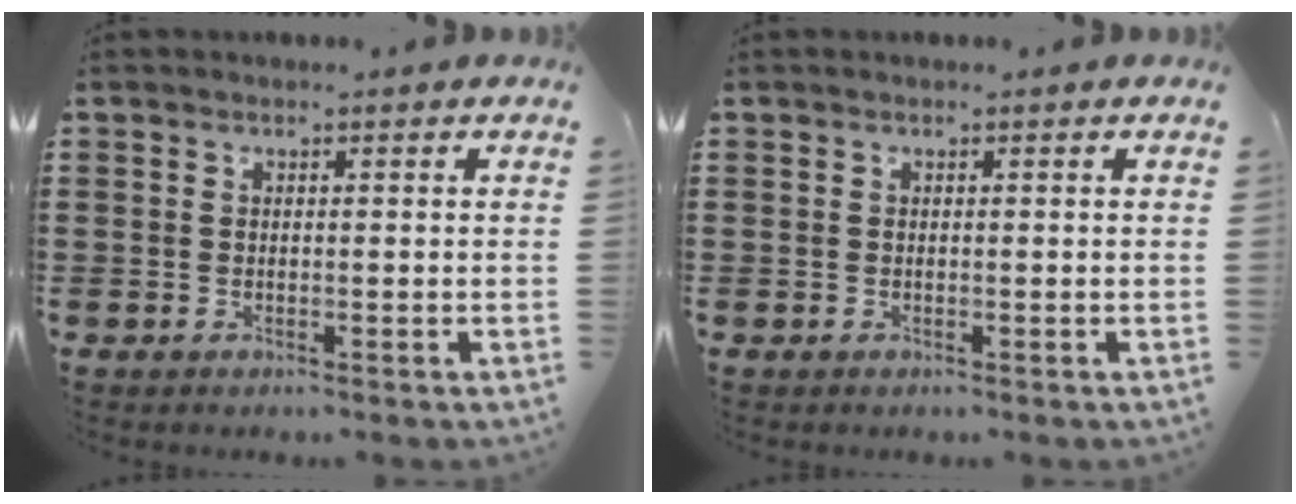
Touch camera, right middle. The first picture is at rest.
{"total": 0.0}